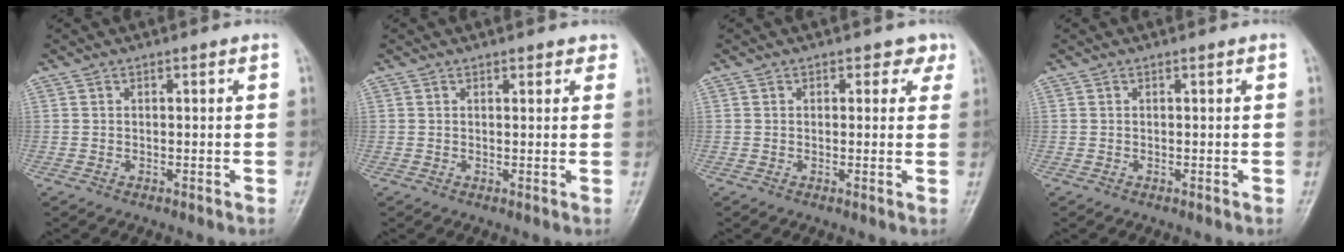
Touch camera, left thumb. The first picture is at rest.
{"total": 2.0, "force": [1.4, 1.0, 0.8], "torque": [0.011, -0.004, 0.010]}
{"total": 2.7, "force": [1.5, 2.0, 0.8], "torque": [0.023, -0.004, 0.007]}
{"total": 0.0}